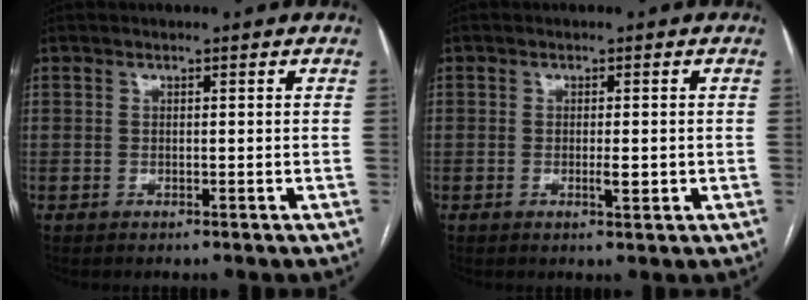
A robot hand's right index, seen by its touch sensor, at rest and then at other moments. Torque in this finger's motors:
{"motor_torque": [0.31, 0.44, 0.02, 0.02]}